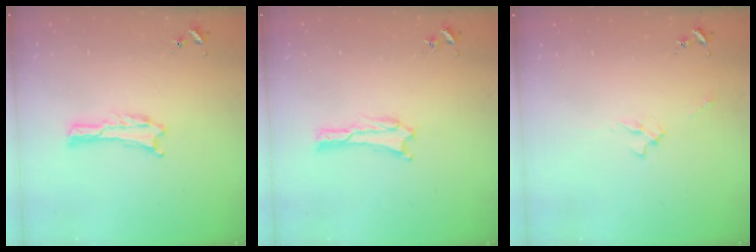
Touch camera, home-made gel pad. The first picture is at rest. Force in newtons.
{"total": 1.7, "press": 1.7, "slide": 0.1}
{"total": 2.4, "press": 2.4, "slide": 0.4}